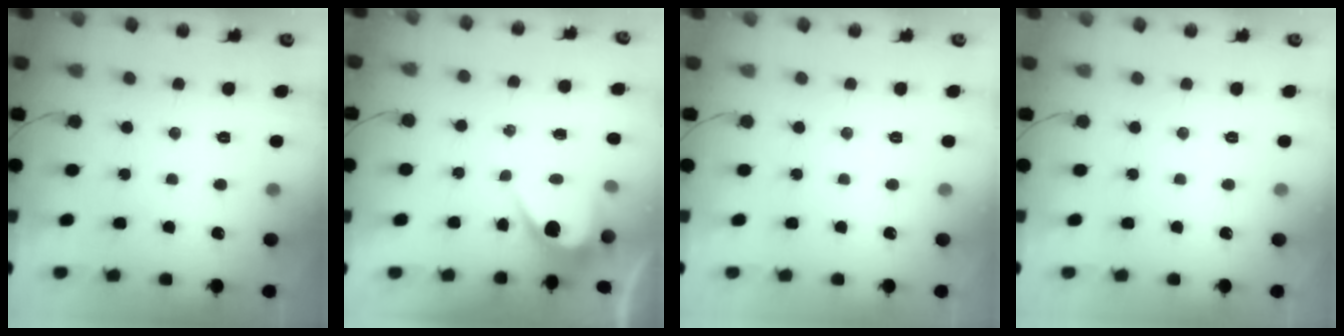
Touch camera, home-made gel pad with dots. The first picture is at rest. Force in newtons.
{"total": 4.3, "press": 4.3, "slide": 0.2}
{"total": 0.0}
{"total": 0.0}